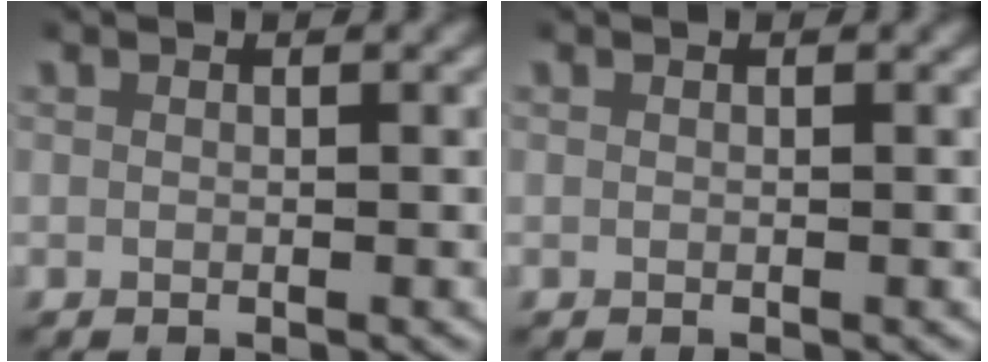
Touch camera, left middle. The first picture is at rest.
{"total": 0.0}